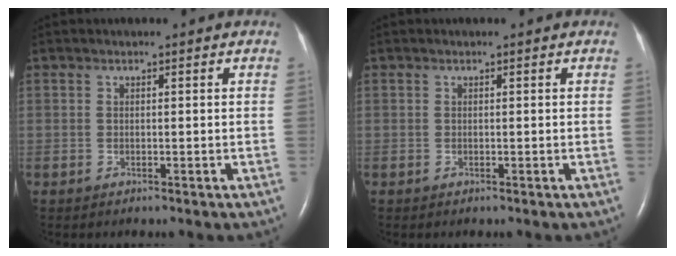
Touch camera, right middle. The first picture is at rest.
{"total": 0.0}